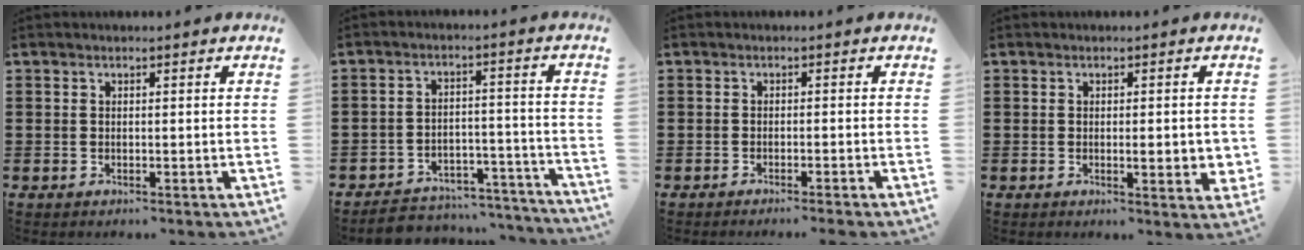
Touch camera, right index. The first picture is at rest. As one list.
[{"total": 4.7, "force": [-4.5, 1.2, 0.5], "torque": [-0.012, 0.014, -0.091]}, {"total": 0.9, "force": [-0.8, -0.2, 0.4], "torque": [-0.008, 0.001, -0.016]}, {"total": 3.1, "force": [-0.2, 0.7, 3.0], "torque": [-0.050, -0.001, -0.004]}]